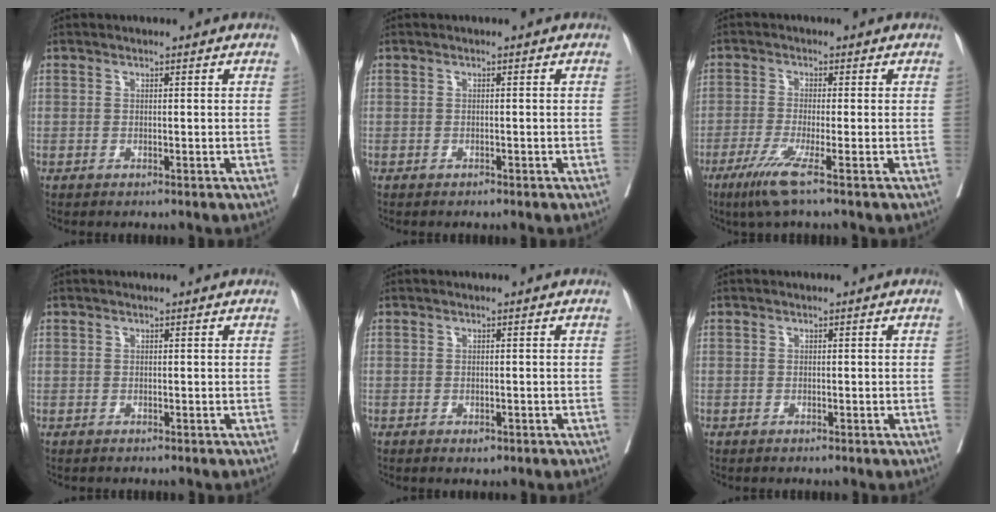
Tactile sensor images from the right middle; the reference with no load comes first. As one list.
[{"total": 0.0}, {"total": 5.5, "force": [-3.2, -0.7, 4.4], "torque": [-0.087, -0.019, -0.067]}, {"total": 0.0}, {"total": 0.8, "force": [-0.4, 0.5, 0.5], "torque": [-0.007, 0.000, -0.003]}, {"total": 0.0}]